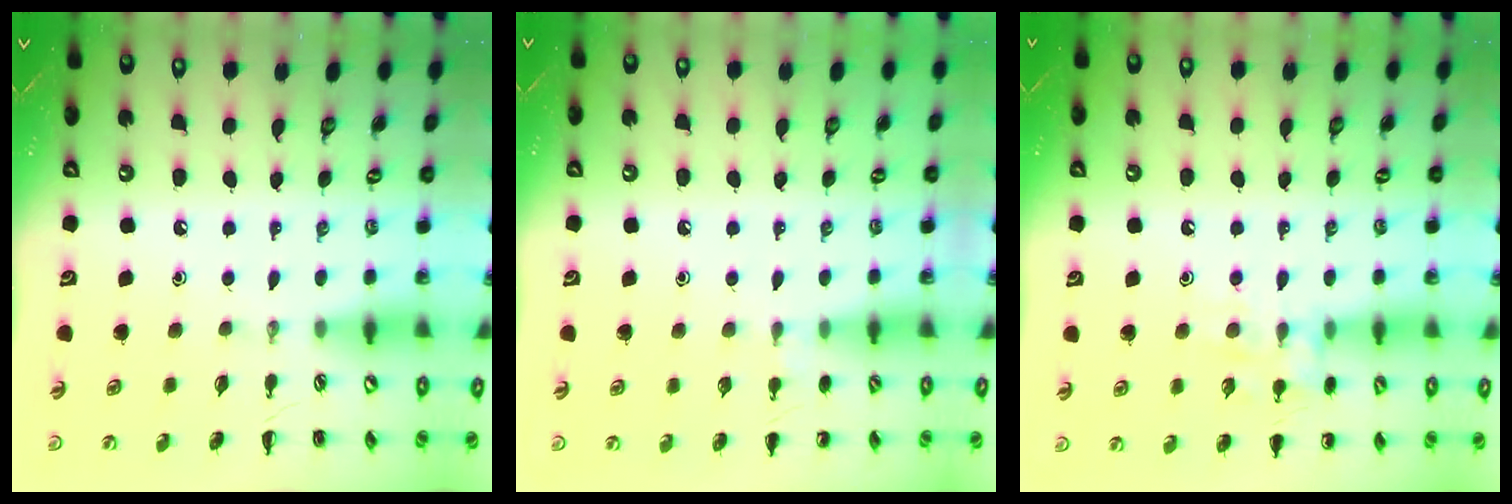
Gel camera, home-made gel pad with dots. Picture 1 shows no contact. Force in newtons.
{"total": 5.4, "press": 5.1, "slide": 1.7}
{"total": 10.0, "press": 10.0, "slide": 0.9}